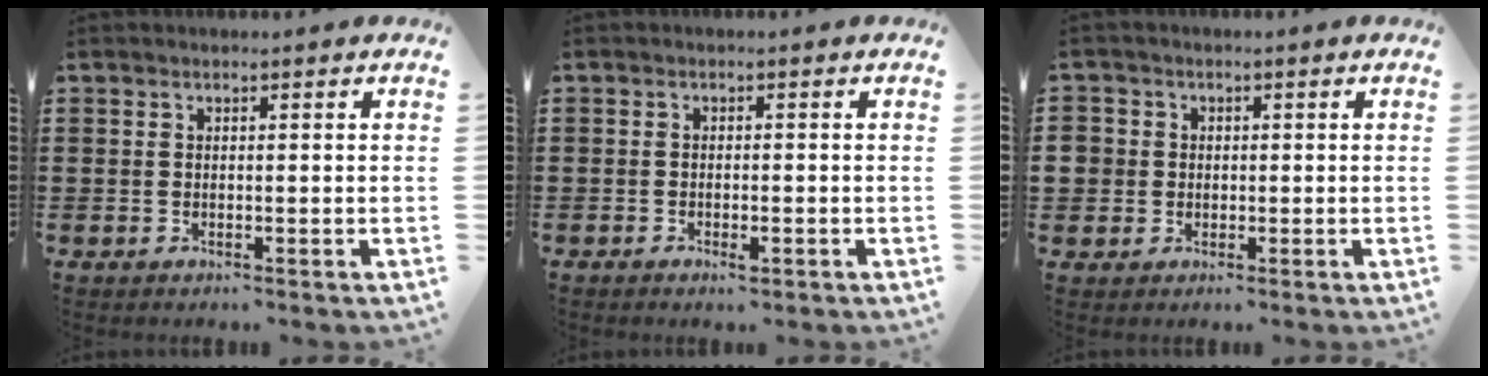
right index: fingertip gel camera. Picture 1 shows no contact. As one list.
[{"total": 1.2, "force": [-0.8, 0.5, 0.7], "torque": [-0.015, -0.004, -0.015]}, {"total": 2.6, "force": [0.0, 2.6, 0.3], "torque": [-0.017, 0.009, -0.004]}]